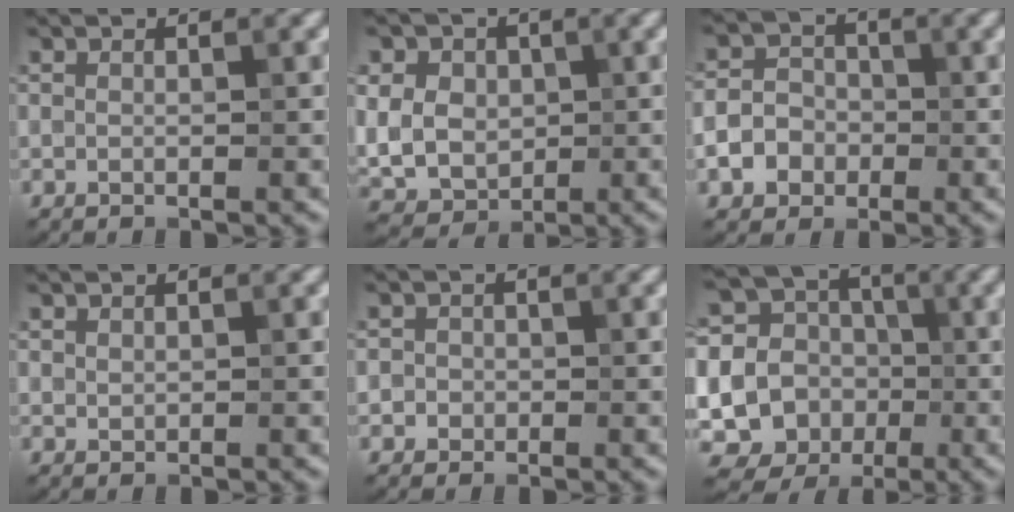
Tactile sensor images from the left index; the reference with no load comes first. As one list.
[{"total": 10.8, "force": [1.4, 9.0, 5.6], "torque": [-0.113, 0.030, 0.006]}, {"total": 4.3, "force": [-1.5, 3.7, 1.5], "torque": [-0.006, 0.004, -0.043]}, {"total": 0.5, "force": [0.5, 0.2, 0.2], "torque": [-0.004, 0.000, 0.011]}, {"total": 1.7, "force": [-0.1, 1.7, 0.3], "torque": [0.018, 0.012, -0.017]}, {"total": 18.7, "force": [-0.8, 17.3, 6.8], "torque": [-0.176, 0.015, -0.050]}]